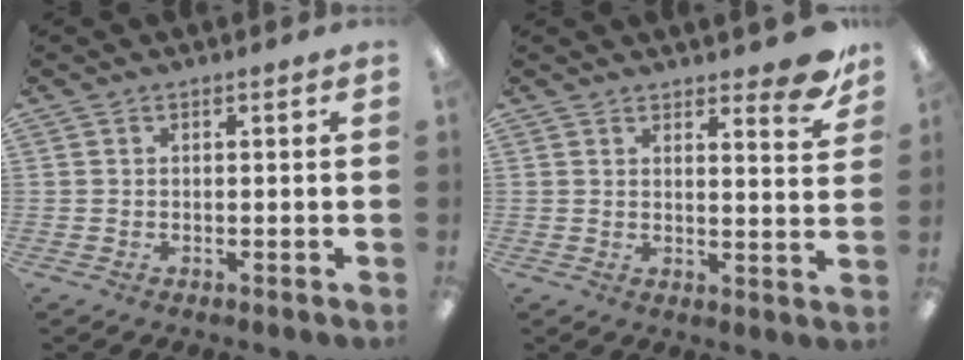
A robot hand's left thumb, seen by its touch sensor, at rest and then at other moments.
{"total": 7.2, "force": [5.8, 1.9, 3.7], "torque": [-0.032, -0.042, 0.096]}